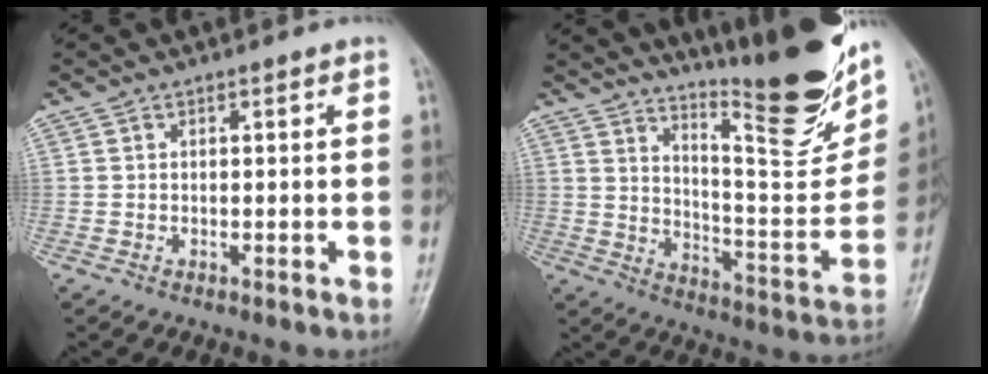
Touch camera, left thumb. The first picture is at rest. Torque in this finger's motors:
{"motor_torque": [0.61, 0.25, 1.03, -1.74, 0.07]}